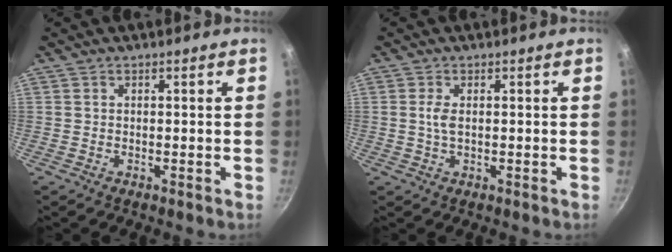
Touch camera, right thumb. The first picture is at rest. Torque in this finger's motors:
{"motor_torque": [0.67, 0.66, 0.68, 0.34, 0.01]}